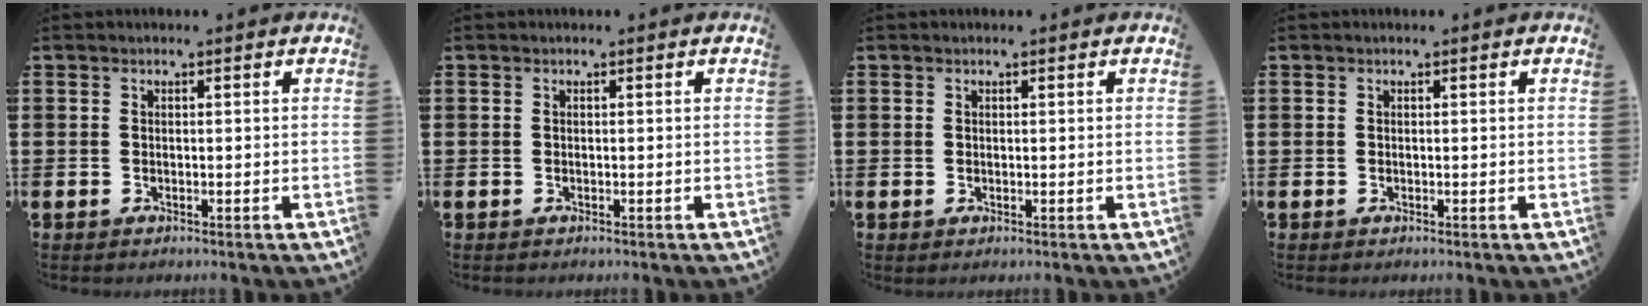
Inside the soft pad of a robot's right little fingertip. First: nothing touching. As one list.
[{"total": 0.0}, {"total": 0.0}, {"total": 0.0}]